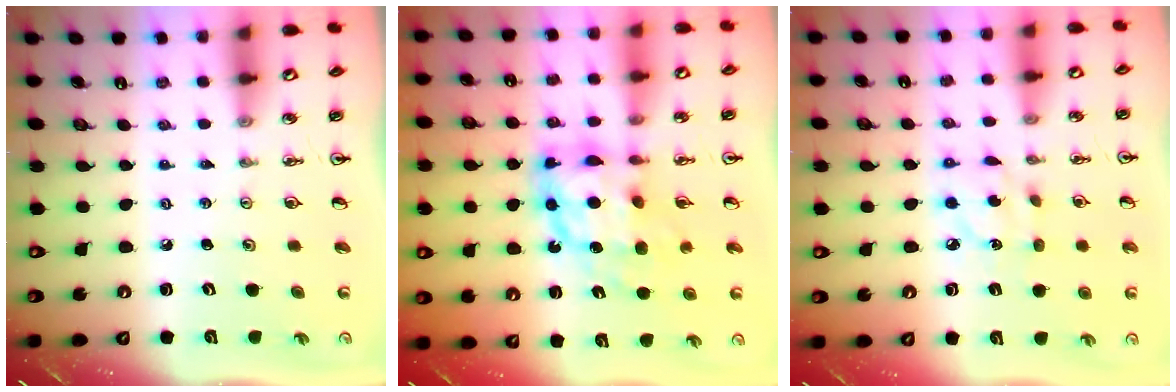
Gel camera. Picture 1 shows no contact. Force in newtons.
{"total": 13.5, "press": 13.4, "slide": 1.2}
{"total": 6.7, "press": 6.7, "slide": 0.1}